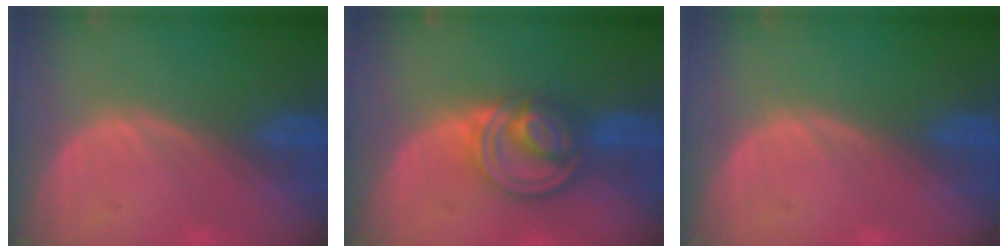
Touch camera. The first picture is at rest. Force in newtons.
{"total": 7.9, "press": 6.8, "slide": 4.1}
{"total": 0.0}